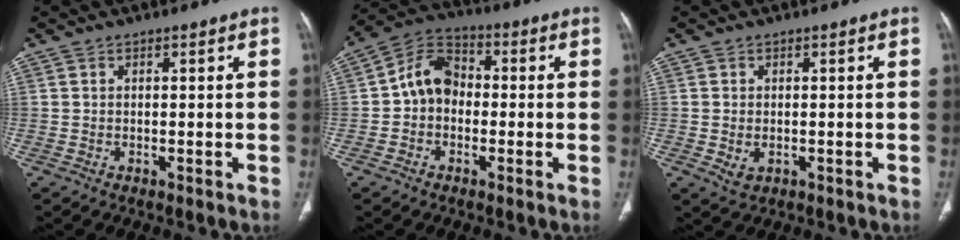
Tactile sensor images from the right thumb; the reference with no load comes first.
{"total": 8.6, "force": [-0.6, 6.8, 5.2], "torque": [-0.071, 0.030, -0.028]}
{"total": 2.3, "force": [-0.4, 1.7, 1.5], "torque": [-0.027, -0.004, 0.002]}